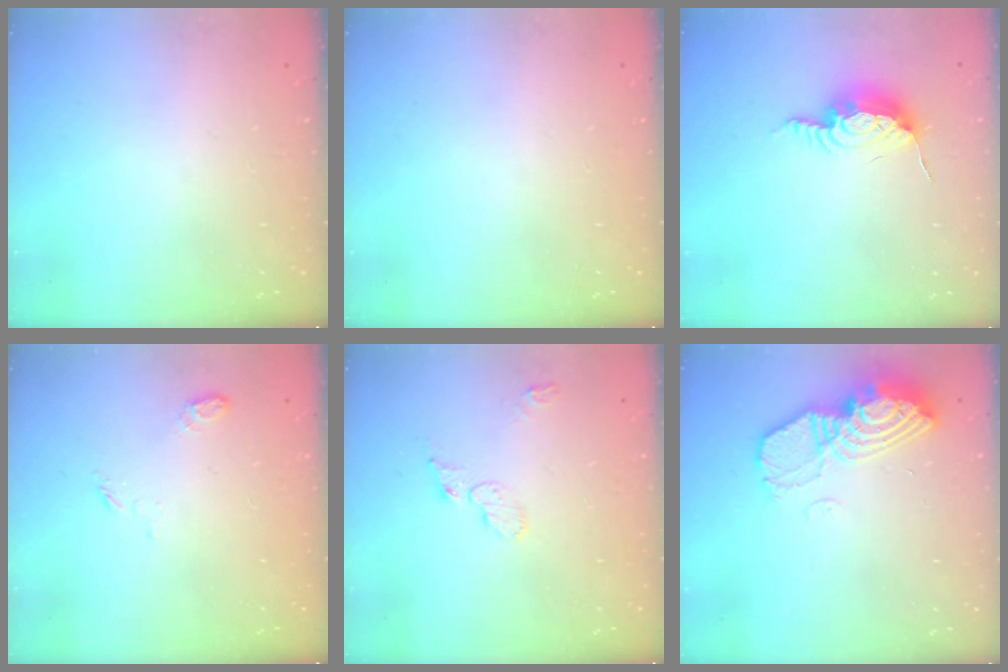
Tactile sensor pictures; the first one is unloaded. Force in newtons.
{"total": 0.0}
{"total": 11.0, "press": 11.0, "slide": 1.0}
{"total": 4.2, "press": 4.1, "slide": 0.9}
{"total": 5.4, "press": 5.4, "slide": 0.2}
{"total": 12.9, "press": 12.9, "slide": 1.2}